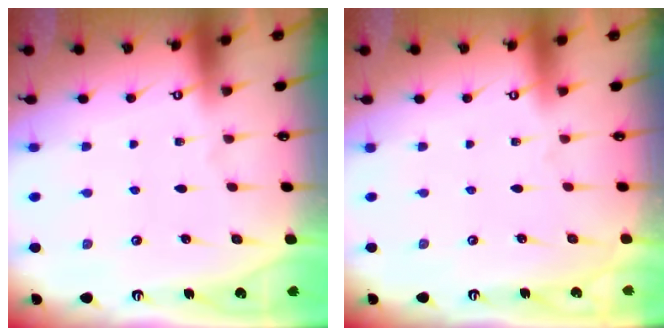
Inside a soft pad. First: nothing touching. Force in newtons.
{"total": 0.0}